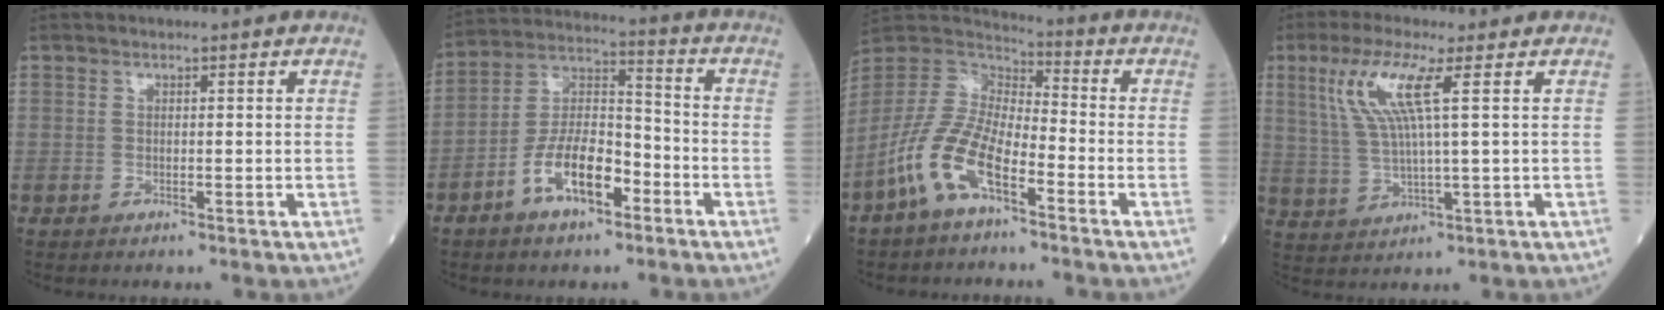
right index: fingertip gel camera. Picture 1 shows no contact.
{"total": 11.0, "force": [-5.5, 4.2, 8.5], "torque": [-0.173, 0.013, -0.102]}
{"total": 11.3, "force": [-6.2, 3.7, 8.7], "torque": [-0.199, 0.002, -0.126]}
{"total": 8.4, "force": [3.2, 0.2, 7.8], "torque": [-0.175, 0.008, 0.065]}